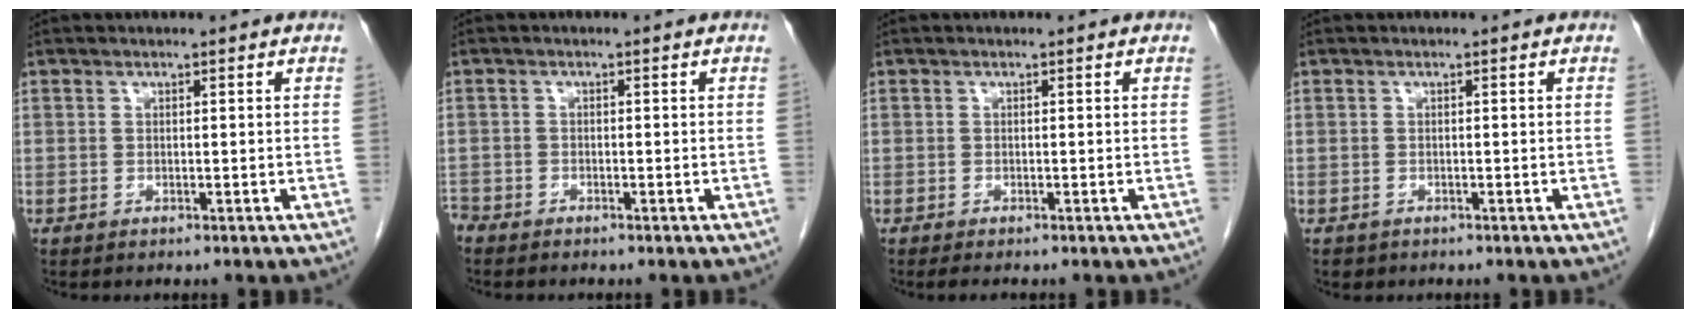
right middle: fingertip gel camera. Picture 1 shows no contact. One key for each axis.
{"total": 2.4, "fx": -2.3, "fy": 0.8, "fz": 0.2, "tx": -0.008, "ty": -0.003, "tz": -0.042}
{"total": 1.7, "fx": -1.4, "fy": 0.2, "fz": 0.9, "tx": -0.014, "ty": -0.004, "tz": -0.014}
{"total": 0.9, "fx": -0.6, "fy": 0.7, "fz": 0.0, "tx": -0.011, "ty": 0.002, "tz": -0.004}